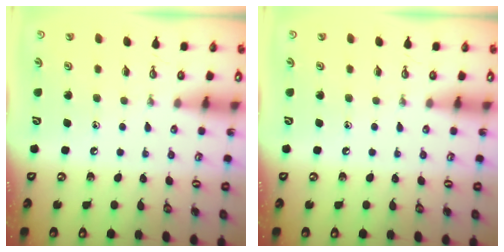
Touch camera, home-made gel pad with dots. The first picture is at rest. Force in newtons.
{"total": 0.0}